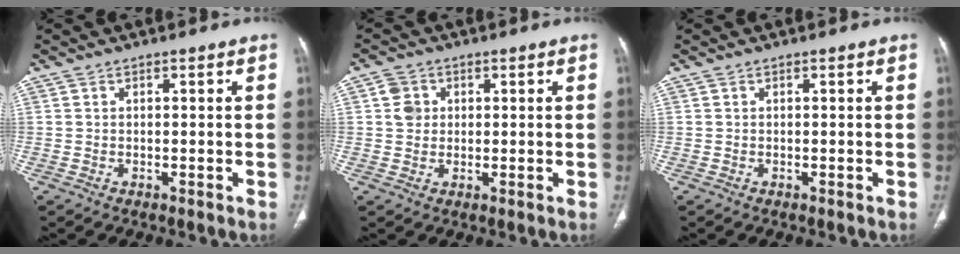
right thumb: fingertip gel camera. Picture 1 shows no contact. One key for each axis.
{"total": 3.8, "fx": 0.9, "fy": 3.4, "fz": 1.5, "tx": -0.007, "ty": 0.003, "tz": 0.014}
{"total": 0.0}